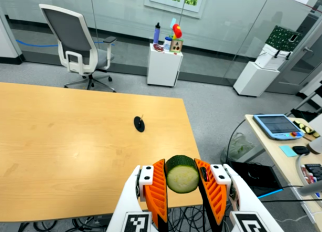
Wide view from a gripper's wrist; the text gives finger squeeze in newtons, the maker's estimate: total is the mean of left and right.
{"total": 13.4, "left": 14.3, "right": 12.5}